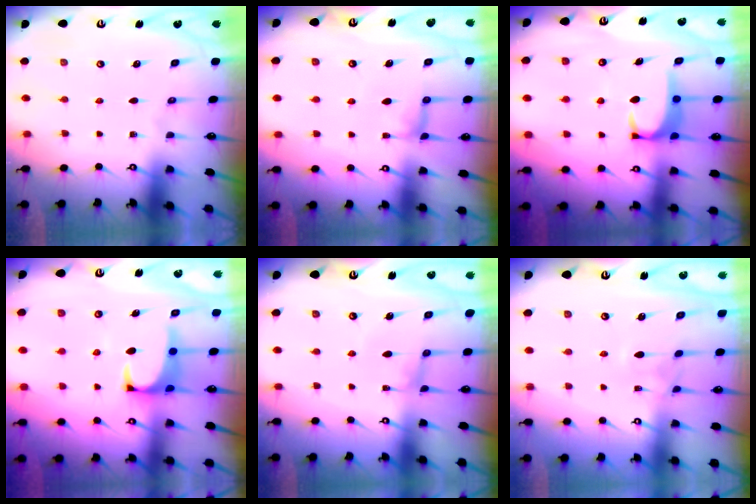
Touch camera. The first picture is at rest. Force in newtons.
{"total": 3.9, "press": 3.9, "slide": 0.2}
{"total": 2.7, "press": 2.7, "slide": 0.3}
{"total": 1.5, "press": 1.2, "slide": 0.8}
{"total": 0.6, "press": 0.1, "slide": 0.5}
{"total": 2.8, "press": 2.7, "slide": 0.8}